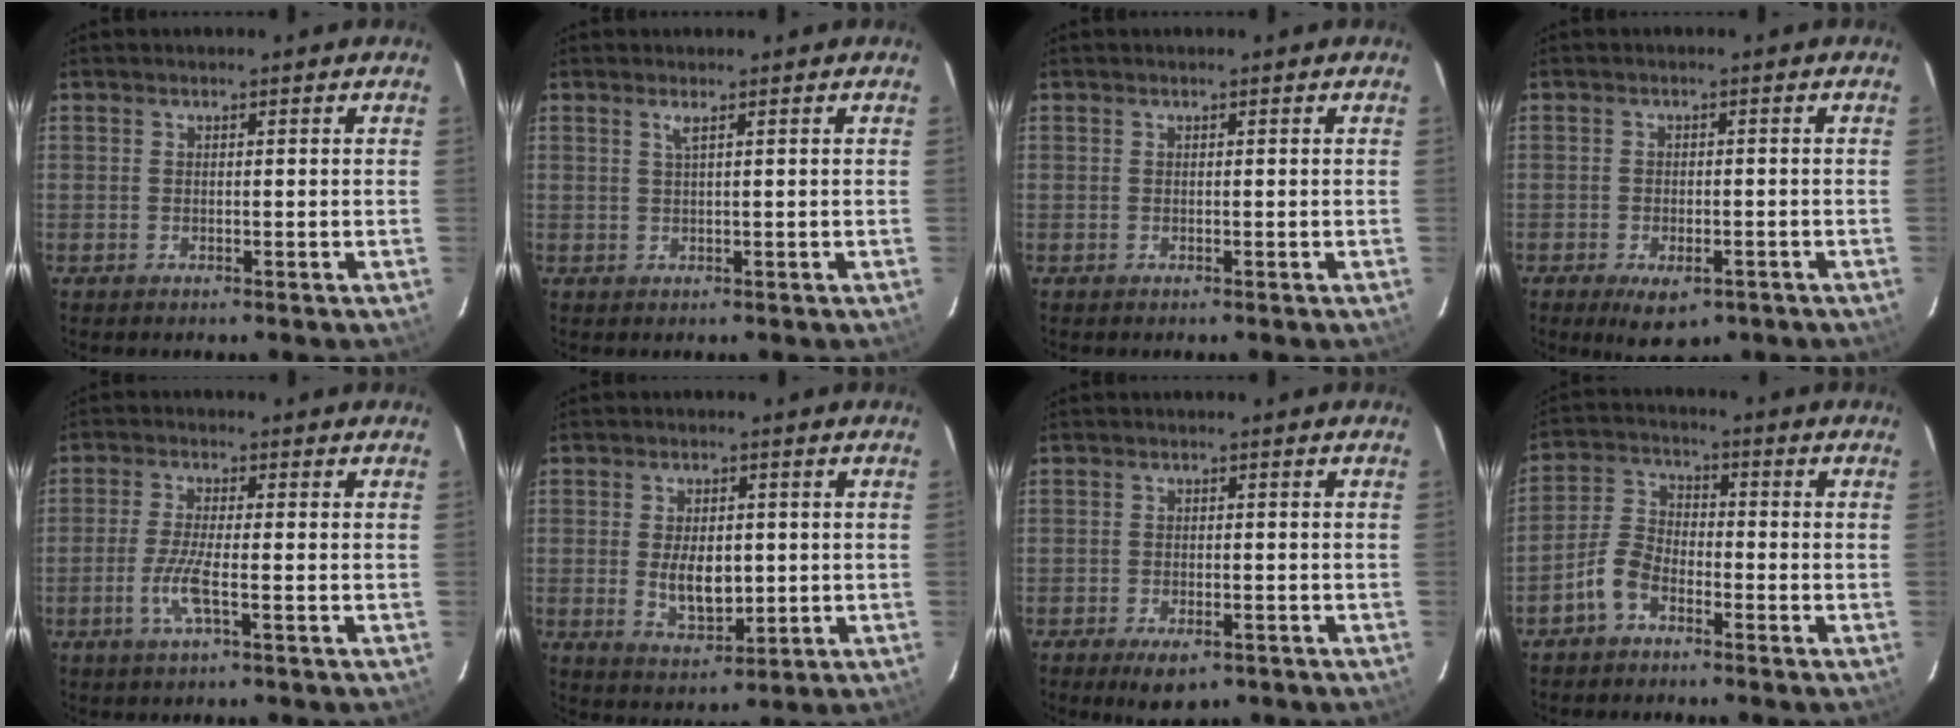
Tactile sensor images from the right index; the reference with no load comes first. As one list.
[{"total": 1.1, "force": [0.5, -0.3, 0.9], "torque": [-0.018, 0.000, 0.009]}, {"total": 0.0}, {"total": 6.3, "force": [-3.7, 3.2, 4.0], "torque": [-0.076, -0.013, -0.048]}, {"total": 5.5, "force": [-2.0, 0.5, 5.1], "torque": [-0.109, -0.006, -0.042]}, {"total": 7.5, "force": [-0.3, 4.2, 6.1], "torque": [-0.114, -0.008, 0.005]}, {"total": 5.6, "force": [-3.6, 2.6, 3.4], "torque": [-0.067, -0.010, -0.050]}, {"total": 5.9, "force": [-3.8, 3.1, 3.3], "torque": [-0.075, 0.018, -0.081]}]